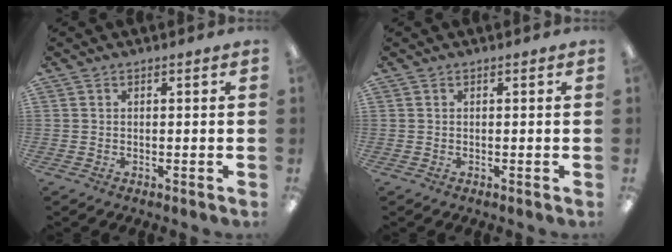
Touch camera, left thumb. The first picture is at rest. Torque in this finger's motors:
{"motor_torque": [-0.10, -0.10, 0.06, 0.00, 0.00]}